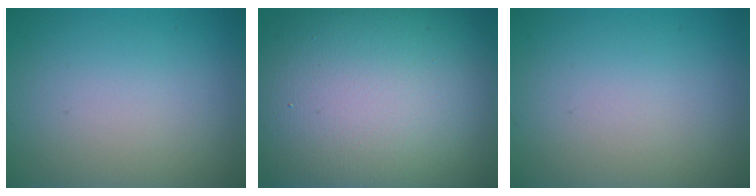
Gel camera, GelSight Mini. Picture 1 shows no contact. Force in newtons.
{"total": 18.9, "press": 18.9, "slide": 1.0}
{"total": 0.0}